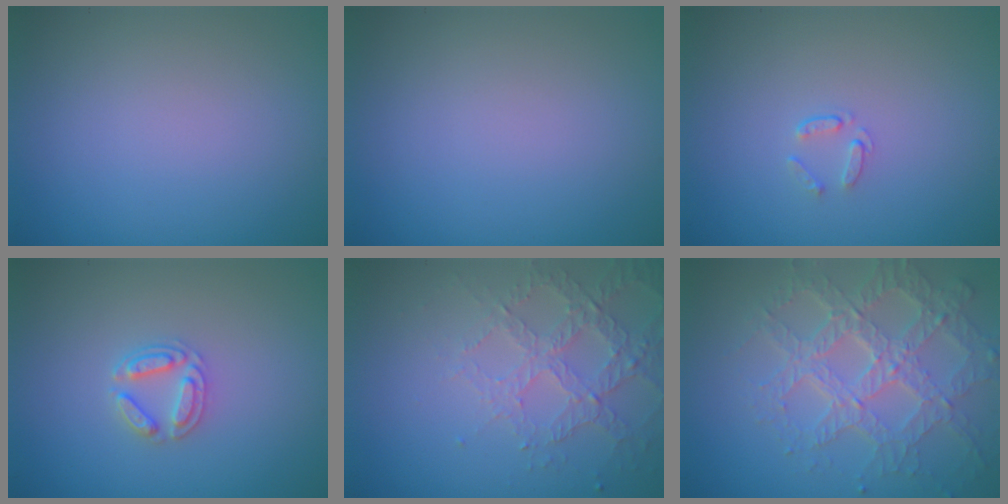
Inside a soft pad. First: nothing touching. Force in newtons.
{"total": 0.0}
{"total": 0.7, "press": 0.5, "slide": 0.5}
{"total": 2.5, "press": 2.5, "slide": 0.4}
{"total": 3.4, "press": 3.3, "slide": 0.8}
{"total": 6.8, "press": 4.9, "slide": 4.7}